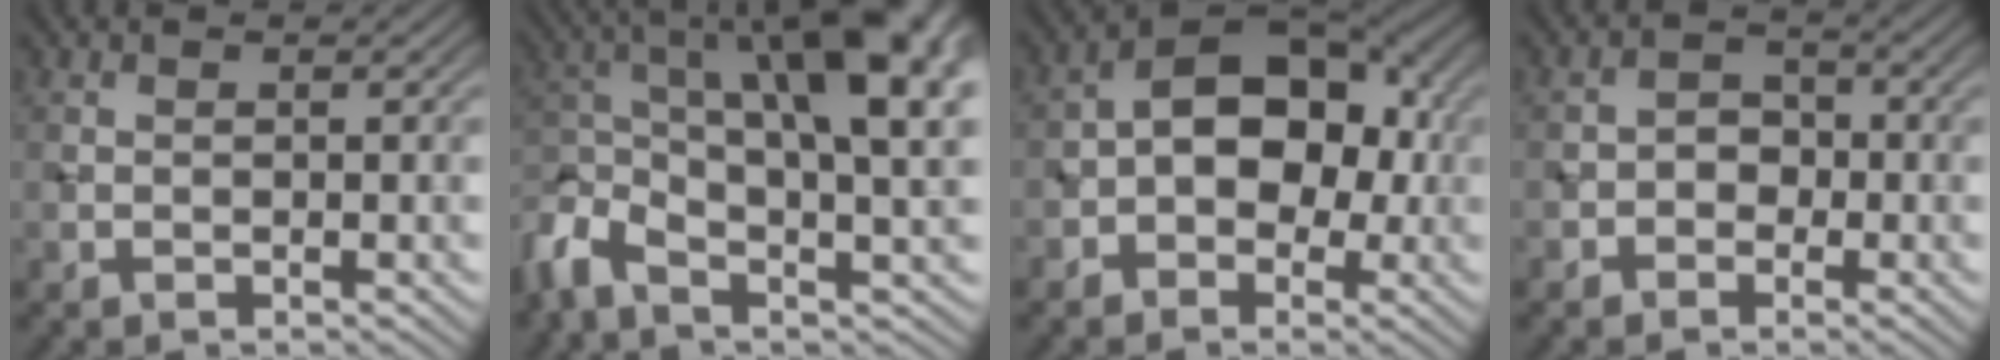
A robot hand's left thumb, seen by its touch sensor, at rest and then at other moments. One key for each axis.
{"total": 13.7, "fx": 0.3, "fy": 5.0, "fz": 12.8, "tx": -0.254, "ty": -0.005, "tz": 0.002}
{"total": 9.8, "fx": -0.8, "fy": 6.6, "fz": 7.3, "tx": -0.085, "ty": 0.019, "tz": -0.029}
{"total": 2.2, "fx": -1.1, "fy": 1.7, "fz": 0.9, "tx": -0.006, "ty": 0.007, "tz": -0.027}